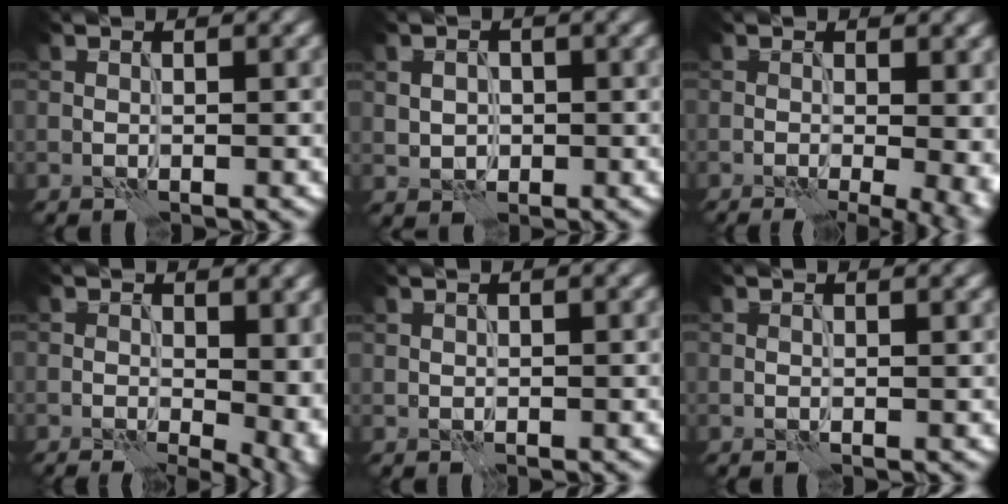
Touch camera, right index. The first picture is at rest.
{"total": 1.5, "force": [-0.1, 1.4, 0.6], "torque": [-0.014, 0.000, 0.002]}
{"total": 9.5, "force": [-0.6, 4.5, 8.3], "torque": [-0.029, 0.012, 0.005]}
{"total": 9.4, "force": [0.6, 4.7, 8.0], "torque": [-0.052, 0.009, 0.023]}
{"total": 0.8, "force": [0.7, 0.3, 0.4], "torque": [-0.003, -0.002, 0.006]}
{"total": 1.3, "force": [0.9, 0.5, 0.8], "torque": [-0.004, 0.001, 0.006]}